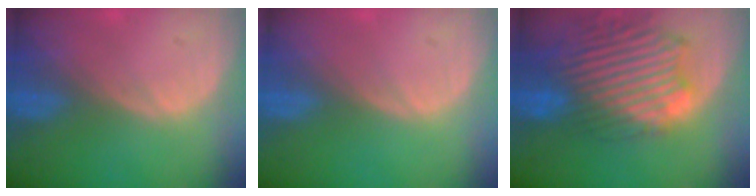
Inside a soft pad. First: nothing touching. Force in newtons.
{"total": 0.0}
{"total": 13.9, "press": 11.8, "slide": 7.3}